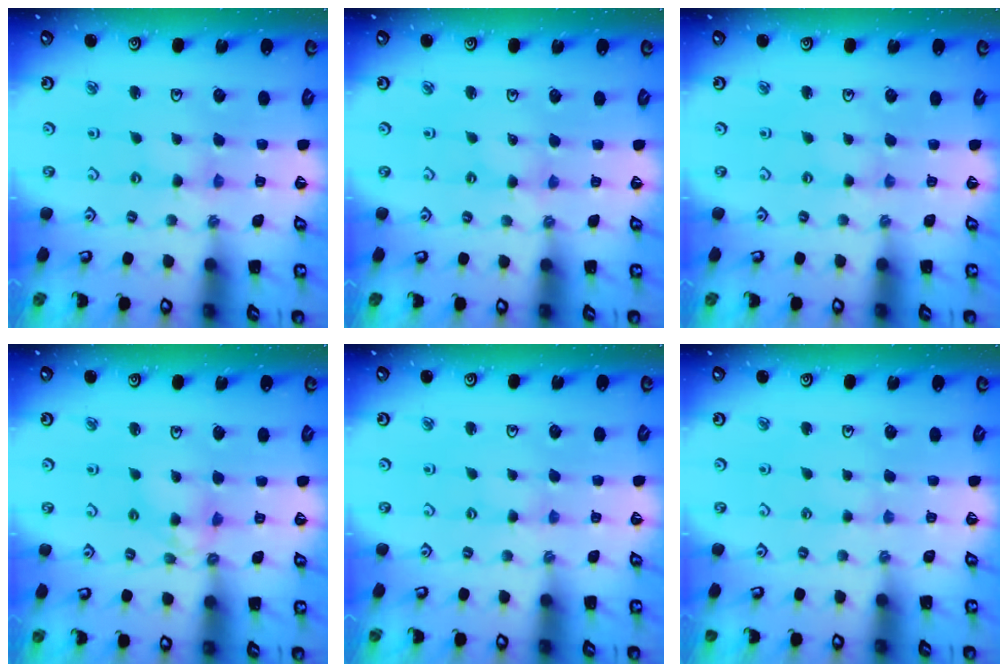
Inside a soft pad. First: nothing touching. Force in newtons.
{"total": 0.0}
{"total": 0.0}
{"total": 7.8, "press": 7.7, "slide": 0.7}
{"total": 0.0}
{"total": 0.6, "press": 0.6, "slide": 0.2}